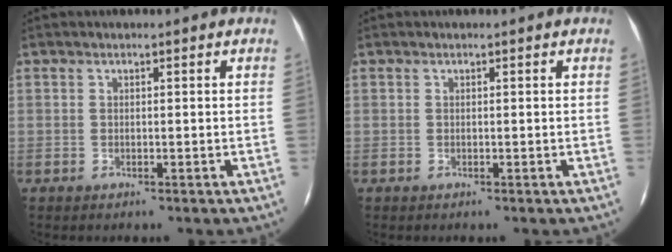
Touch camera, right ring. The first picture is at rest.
{"total": 0.0}